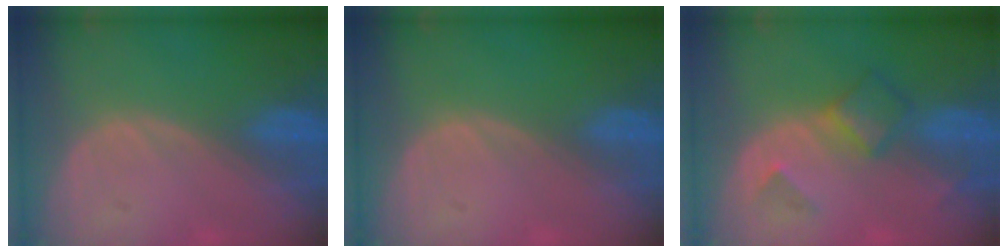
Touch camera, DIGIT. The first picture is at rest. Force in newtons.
{"total": 0.0}
{"total": 4.7, "press": 4.7, "slide": 0.1}